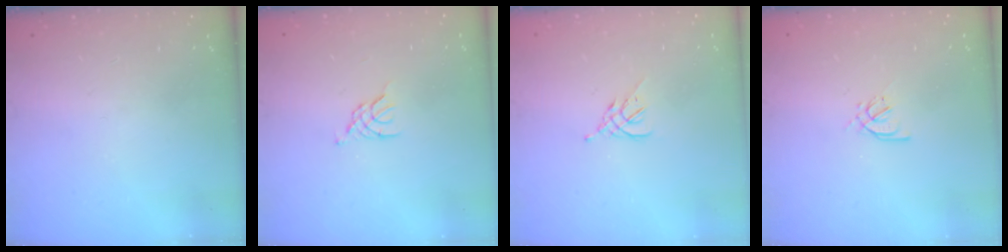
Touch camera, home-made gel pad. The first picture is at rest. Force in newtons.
{"total": 3.2, "press": 3.1, "slide": 0.7}
{"total": 2.6, "press": 2.5, "slide": 0.7}
{"total": 2.4, "press": 2.4, "slide": 0.6}